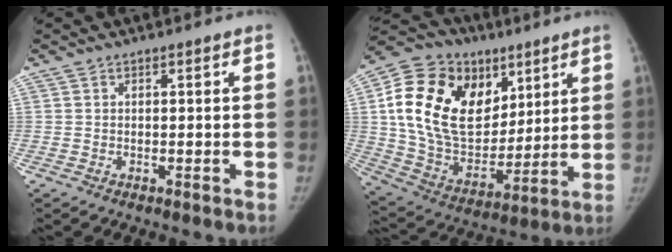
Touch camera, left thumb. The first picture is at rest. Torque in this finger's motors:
{"motor_torque": [0.44, 1.35, 1.83, -0.94, 0.20]}